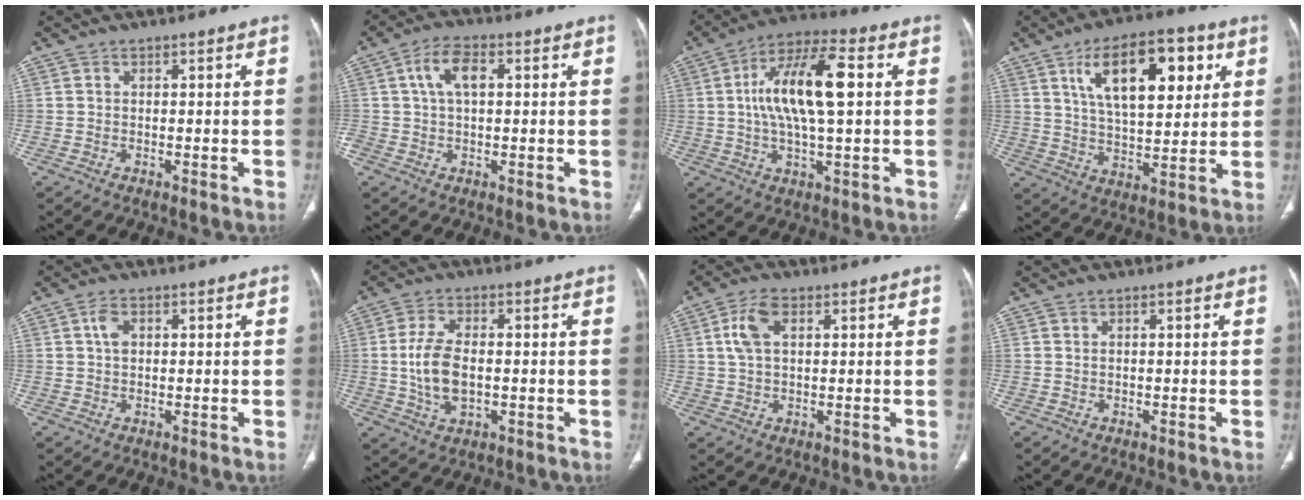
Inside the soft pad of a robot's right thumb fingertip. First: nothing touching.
{"total": 6.4, "force": [1.6, 3.5, 5.1], "torque": [-0.098, 0.014, 0.029]}
{"total": 15.0, "force": [2.1, 5.0, 13.9], "torque": [-0.264, 0.016, 0.032]}
{"total": 17.9, "force": [7.1, 8.3, 14.2], "torque": [-0.192, -0.016, 0.120]}
{"total": 2.8, "force": [0.9, 1.8, 2.0], "torque": [-0.038, 0.005, 0.017]}
{"total": 8.6, "force": [-0.5, 4.7, 7.2], "torque": [-0.148, 0.002, -0.006]}
{"total": 6.2, "force": [2.0, 3.5, 4.8], "torque": [-0.103, 0.009, 0.041]}
{"total": 0.0}